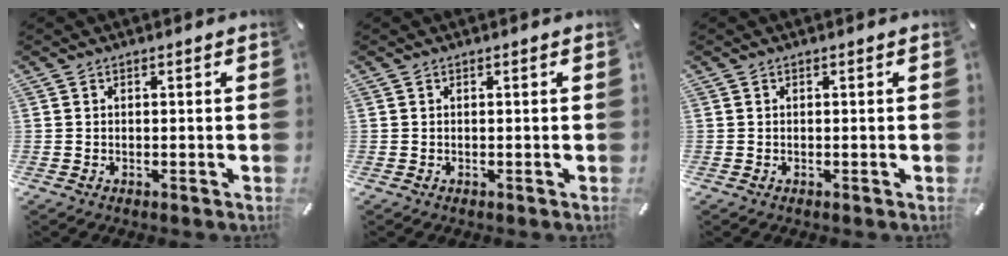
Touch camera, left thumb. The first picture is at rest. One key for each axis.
{"total": 0.0}
{"total": 0.0}